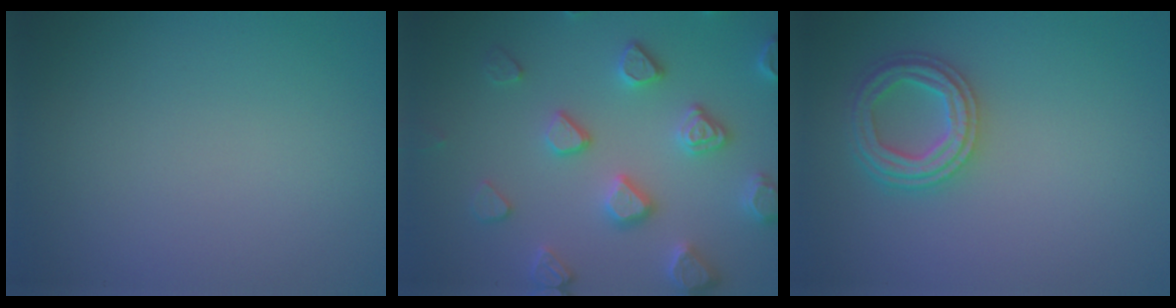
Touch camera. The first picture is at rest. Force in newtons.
{"total": 4.4, "press": 4.4, "slide": 0.4}
{"total": 3.5, "press": 3.4, "slide": 1.1}